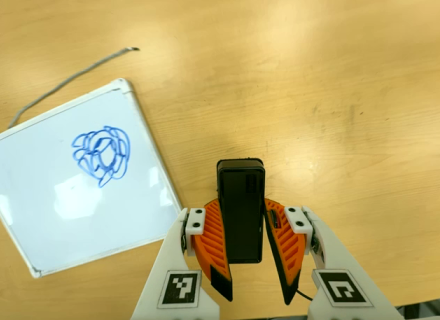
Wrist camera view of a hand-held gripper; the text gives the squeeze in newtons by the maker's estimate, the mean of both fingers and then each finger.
{"total": 8.6, "left": 8.0, "right": 9.3}